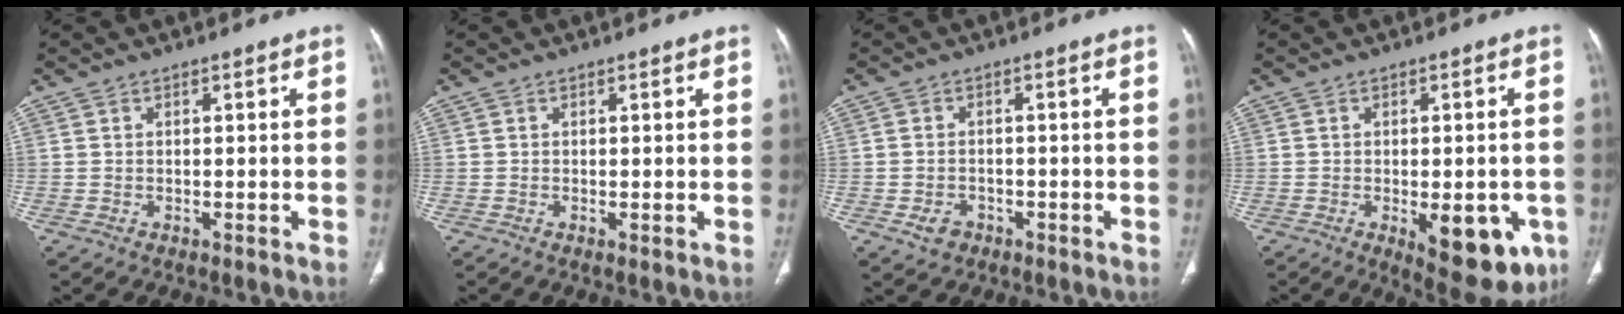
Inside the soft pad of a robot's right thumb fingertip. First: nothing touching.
{"total": 0.0}
{"total": 3.2, "force": [-1.5, 2.5, 1.4], "torque": [-0.020, 0.012, -0.019]}
{"total": 12.8, "force": [-4.4, 5.7, 10.6], "torque": [-0.107, -0.003, -0.042]}